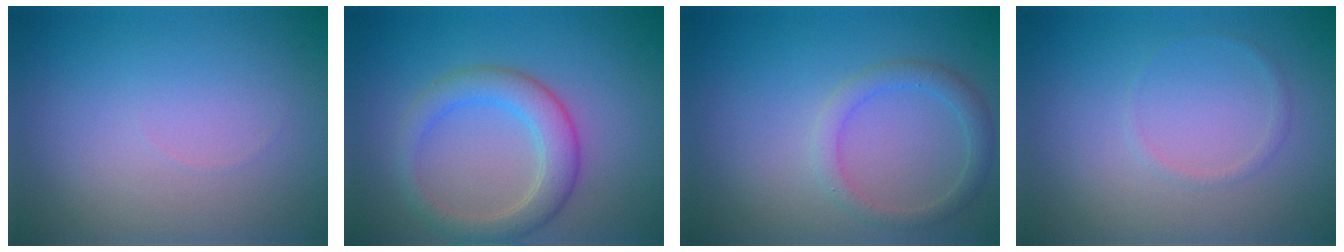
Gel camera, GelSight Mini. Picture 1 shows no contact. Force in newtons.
{"total": 4.0, "press": 4.0, "slide": 0.2}
{"total": 2.1, "press": 2.1, "slide": 0.1}
{"total": 0.7, "press": 0.7, "slide": 0.0}